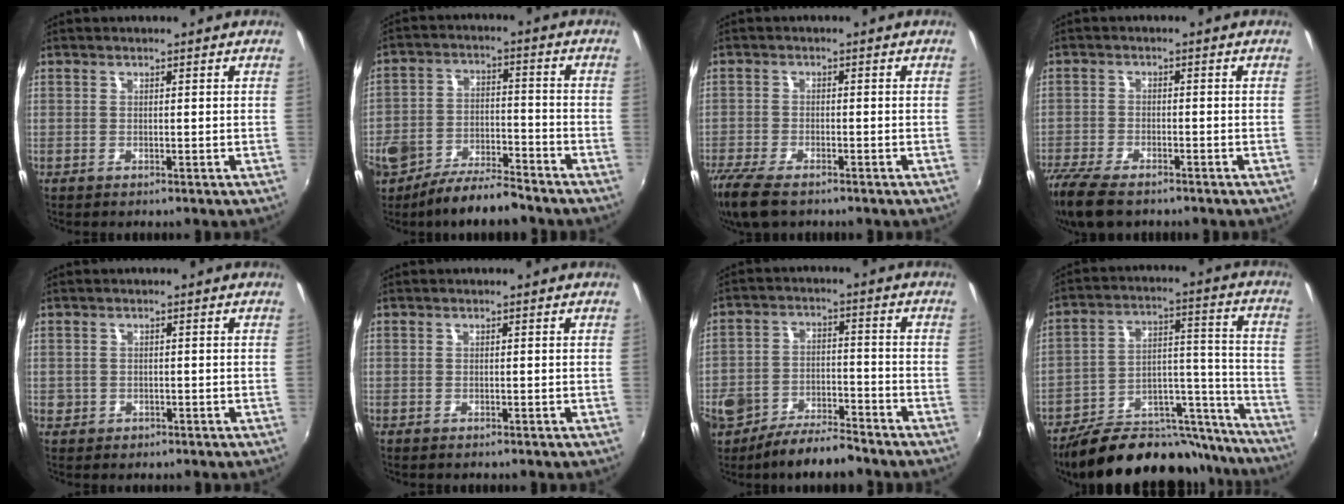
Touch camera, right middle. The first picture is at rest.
{"total": 9.5, "force": [-7.3, 3.4, 5.0], "torque": [-0.110, -0.001, -0.125]}
{"total": 10.1, "force": [-7.6, 3.4, 5.7], "torque": [-0.145, -0.041, -0.145]}
{"total": 11.8, "force": [-9.2, 4.1, 6.1], "torque": [-0.159, -0.042, -0.170]}
{"total": 2.1, "force": [-0.6, 1.9, 0.5], "torque": [-0.011, -0.004, -0.008]}
{"total": 0.0}
{"total": 8.7, "force": [-6.8, 3.2, 4.4], "torque": [-0.100, 0.000, -0.116]}
{"total": 25.1, "force": [-21.1, 9.0, 10.0], "torque": [-0.148, 0.049, -0.287]}